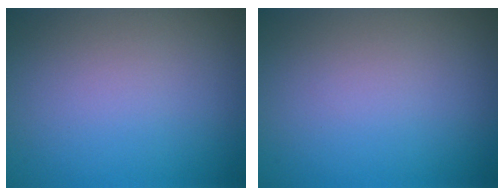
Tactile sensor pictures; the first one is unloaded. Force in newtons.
{"total": 0.0}